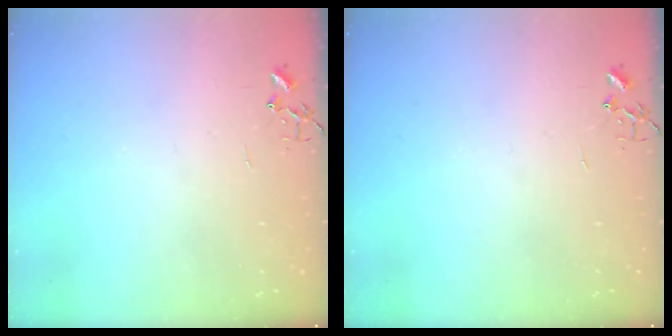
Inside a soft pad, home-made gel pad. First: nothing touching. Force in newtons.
{"total": 0.0}